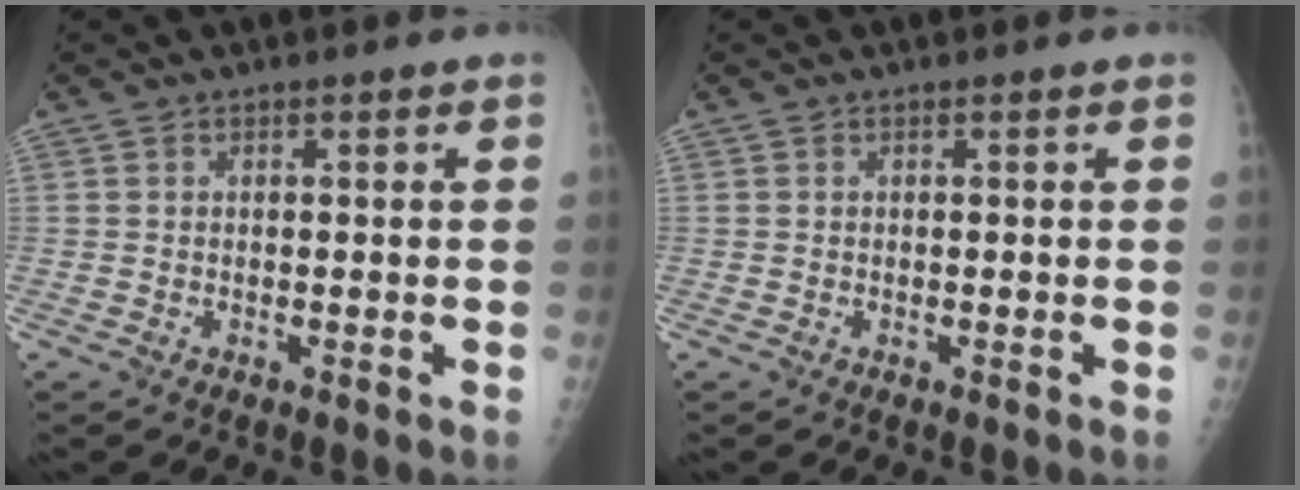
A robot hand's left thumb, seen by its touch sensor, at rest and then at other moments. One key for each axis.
{"total": 0.0}